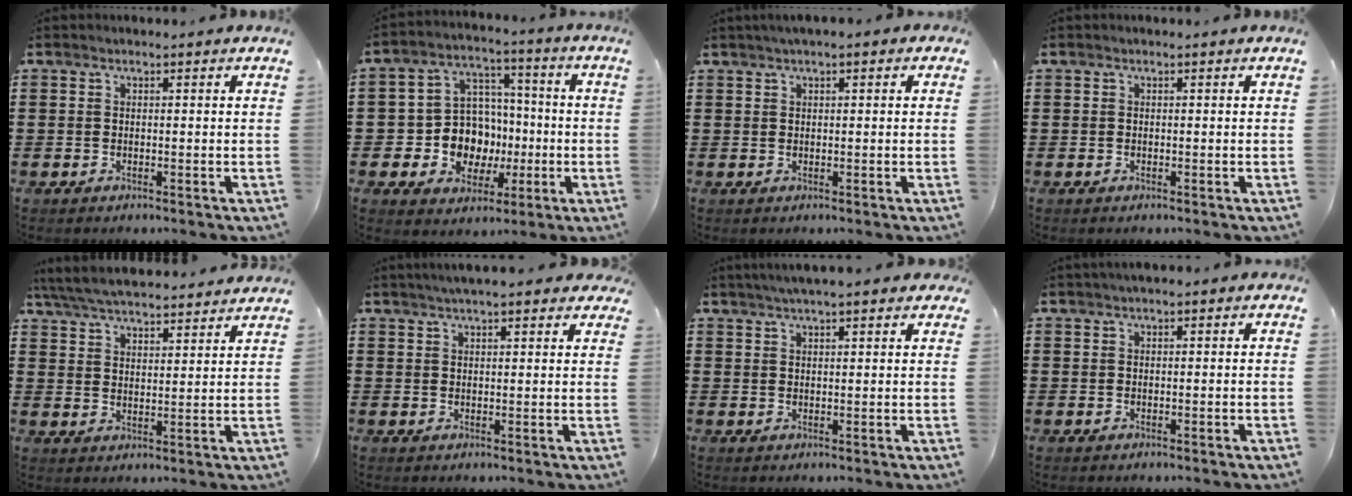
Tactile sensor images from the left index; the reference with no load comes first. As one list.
[{"total": 10.1, "force": [-1.5, 9.2, 3.9], "torque": [-0.101, 0.008, -0.022]}, {"total": 1.2, "force": [0.5, 0.3, 1.0], "torque": [-0.020, 0.003, 0.008]}, {"total": 0.0}, {"total": 5.8, "force": [5.5, 0.6, 1.6], "torque": [-0.053, -0.023, 0.099]}, {"total": 3.5, "force": [2.9, 0.5, 2.0], "torque": [-0.046, 0.005, 0.051]}, {"total": 3.0, "force": [2.4, 0.3, 1.9], "torque": [-0.042, 0.007, 0.042]}, {"total": 0.7, "force": [0.2, 0.3, 0.6], "torque": [-0.011, 0.005, 0.002]}]